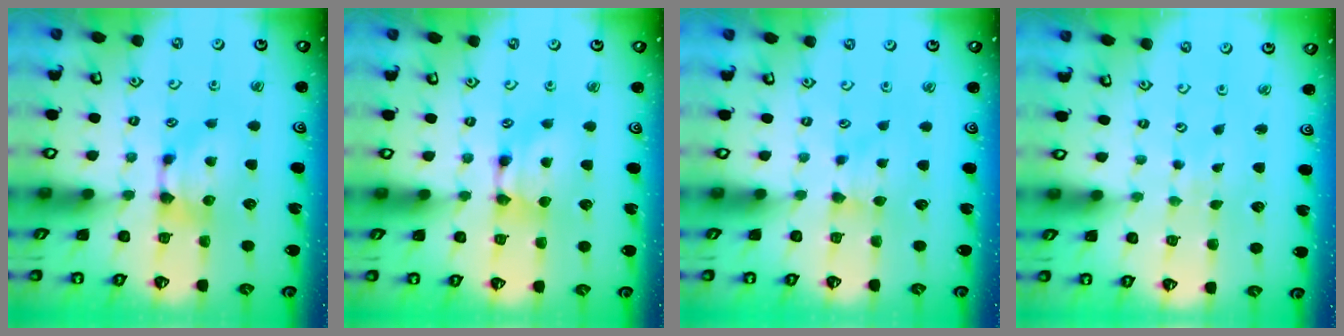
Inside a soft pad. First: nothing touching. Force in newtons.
{"total": 1.7, "press": 1.7, "slide": 0.1}
{"total": 2.5, "press": 2.5, "slide": 0.5}
{"total": 5.3, "press": 5.3, "slide": 0.3}